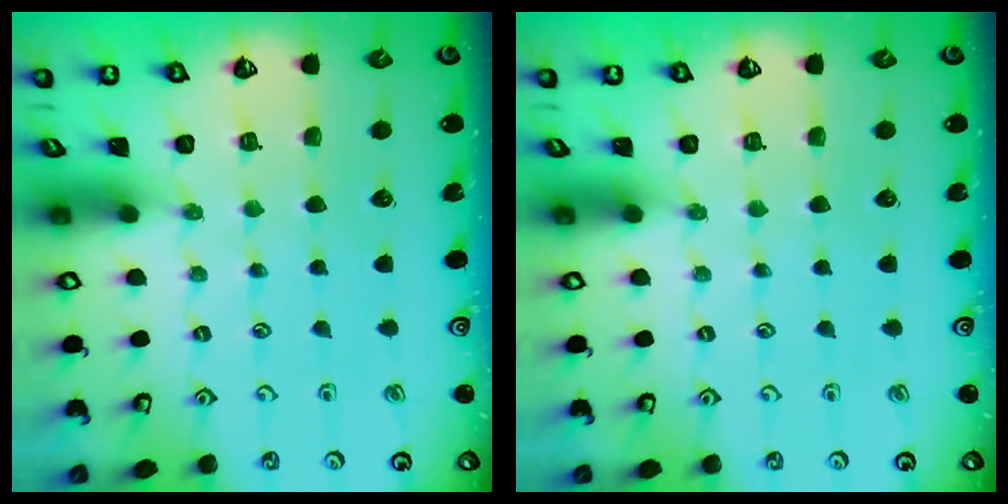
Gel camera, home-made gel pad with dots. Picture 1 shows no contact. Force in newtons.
{"total": 0.0}